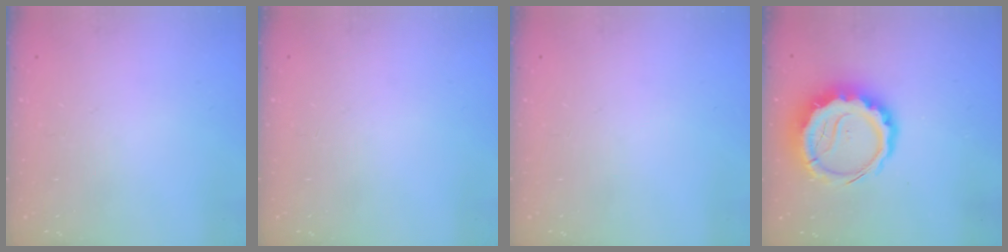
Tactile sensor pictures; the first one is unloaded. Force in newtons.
{"total": 0.0}
{"total": 0.0}
{"total": 10.5, "press": 10.1, "slide": 2.8}